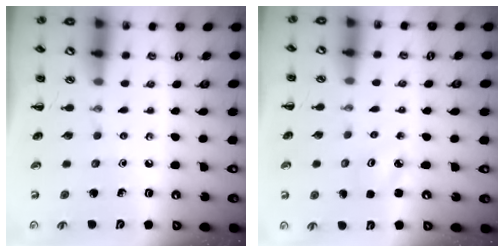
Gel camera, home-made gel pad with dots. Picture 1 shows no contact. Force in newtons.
{"total": 2.5, "press": 2.4, "slide": 0.5}